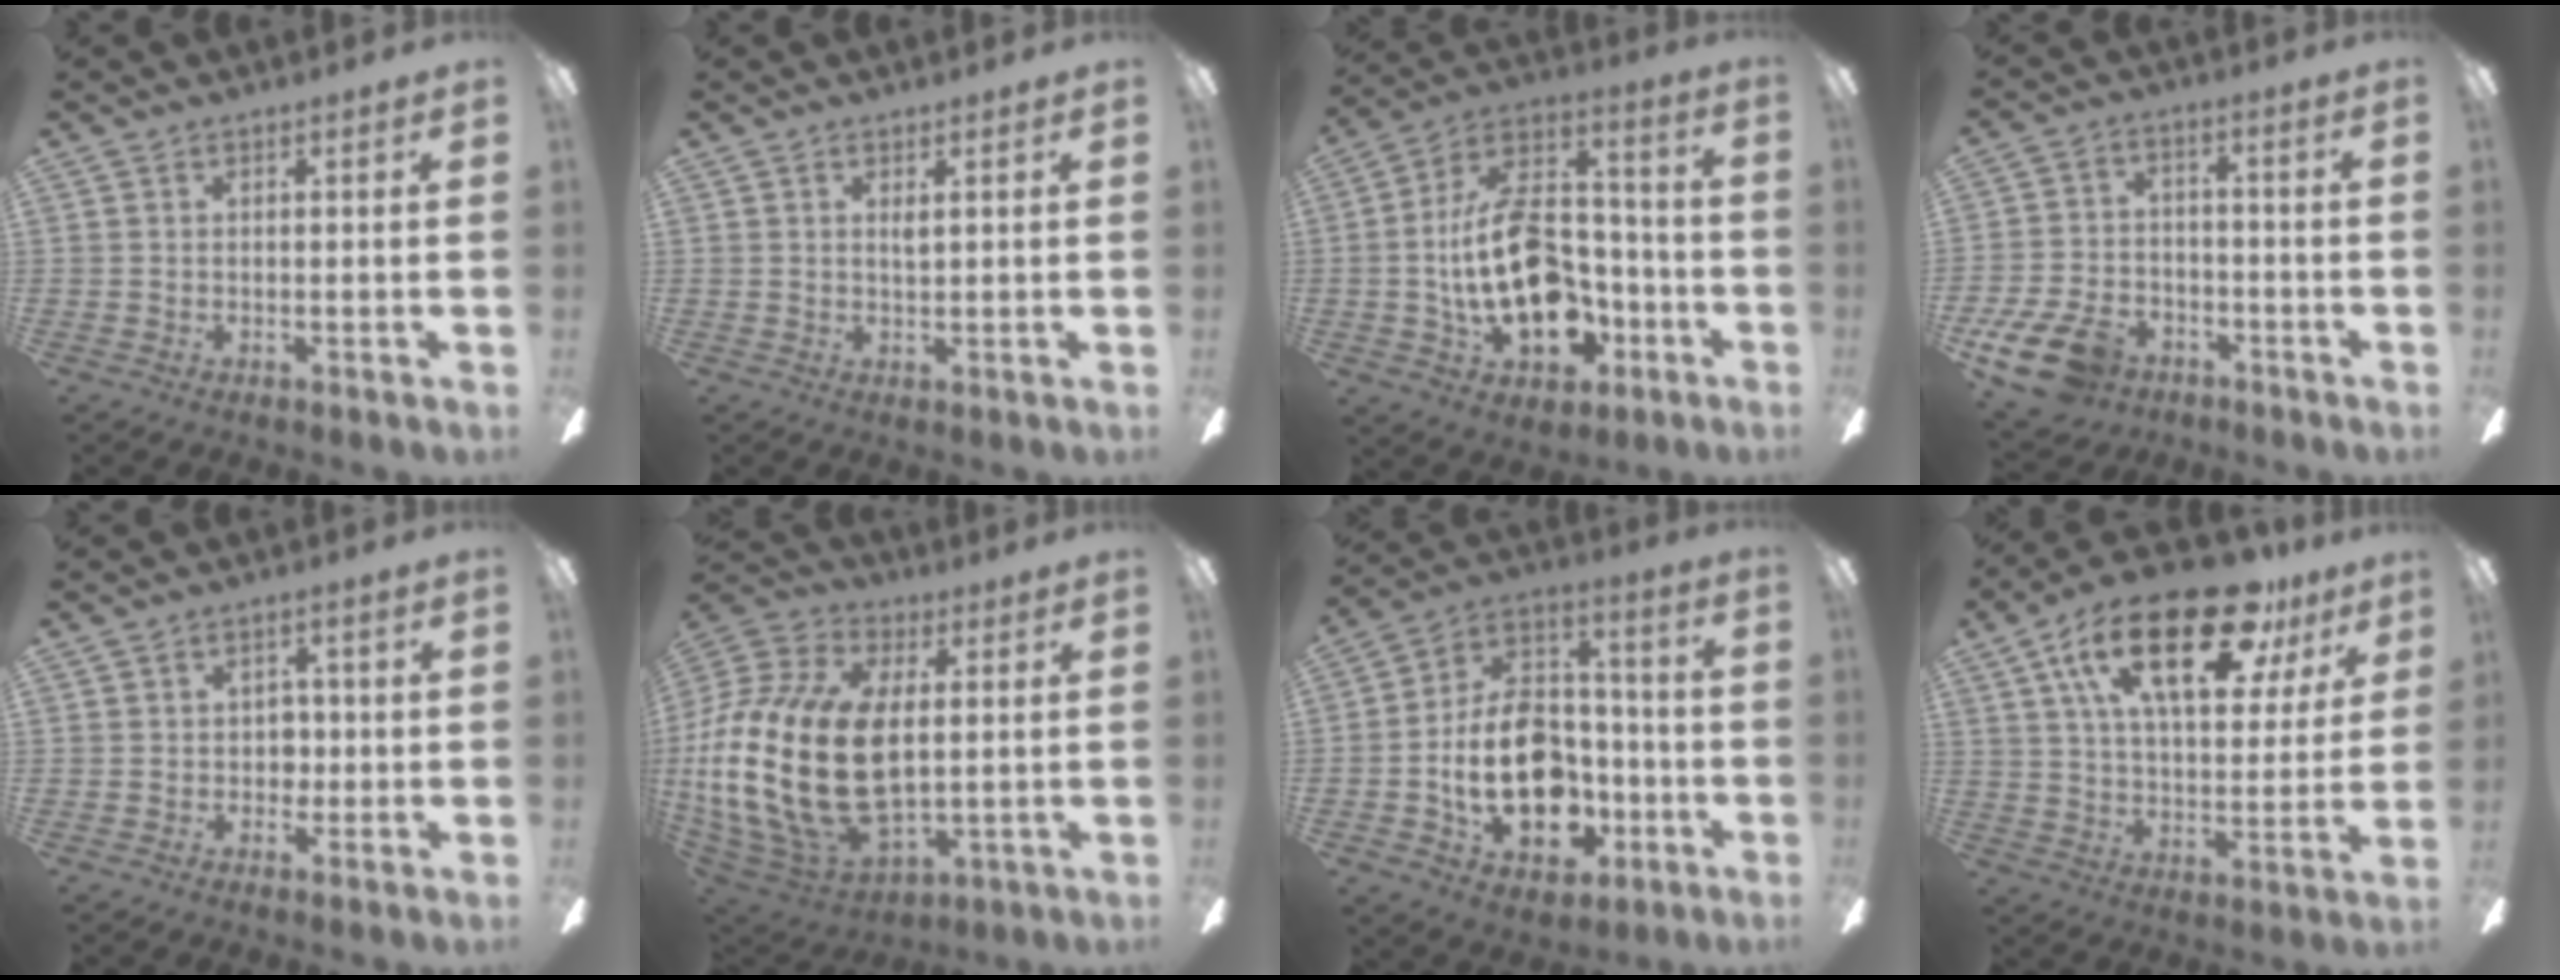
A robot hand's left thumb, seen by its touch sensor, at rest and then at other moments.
{"total": 1.4, "force": [0.6, 0.2, 1.2], "torque": [-0.026, 0.000, 0.009]}
{"total": 21.9, "force": [-3.4, 13.6, 16.8], "torque": [-0.325, 0.024, -0.048]}
{"total": 12.5, "force": [-7.9, 7.1, 6.6], "torque": [-0.149, 0.044, -0.145]}
{"total": 3.6, "force": [-0.1, 3.0, 2.0], "torque": [-0.034, 0.008, -0.005]}
{"total": 27.5, "force": [-0.4, 16.6, 21.9], "torque": [-0.496, 0.007, -0.004]}
{"total": 20.0, "force": [-4.6, 13.8, 13.7], "torque": [-0.256, 0.026, -0.069]}
{"total": 24.4, "force": [12.9, 10.6, 17.7], "torque": [-0.282, -0.043, 0.212]}